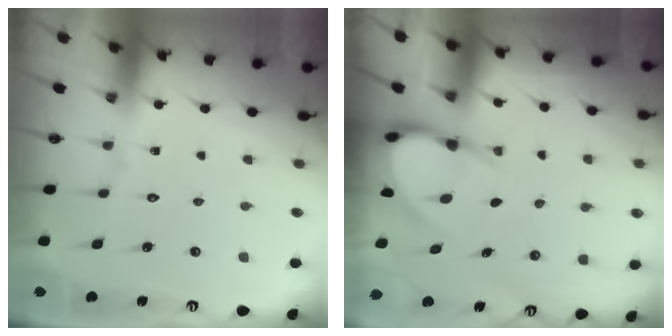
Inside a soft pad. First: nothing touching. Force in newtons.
{"total": 6.3, "press": 6.3, "slide": 0.5}